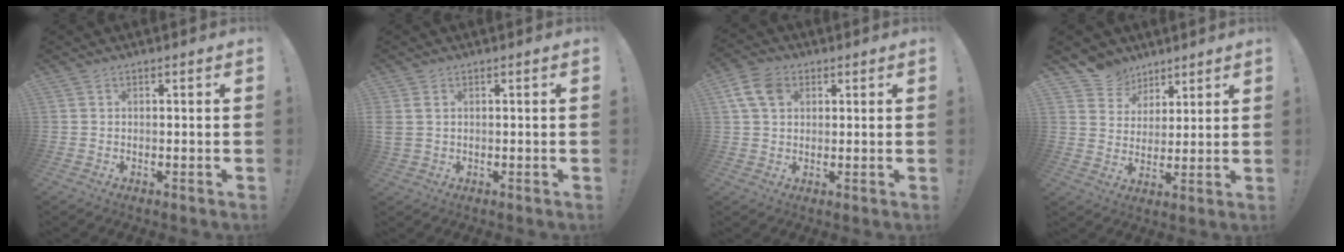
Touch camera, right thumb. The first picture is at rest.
{"total": 2.6, "force": [0.9, 1.7, 1.8], "torque": [-0.042, 0.002, 0.017]}
{"total": 8.8, "force": [3.3, 6.3, 5.3], "torque": [-0.099, 0.004, 0.066]}
{"total": 7.7, "force": [5.1, 5.7, 0.6], "torque": [-0.020, -0.044, 0.104]}